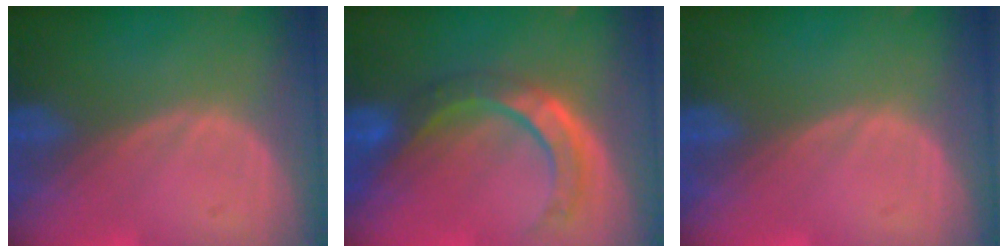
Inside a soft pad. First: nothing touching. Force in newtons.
{"total": 8.3, "press": 7.2, "slide": 4.2}
{"total": 0.0}